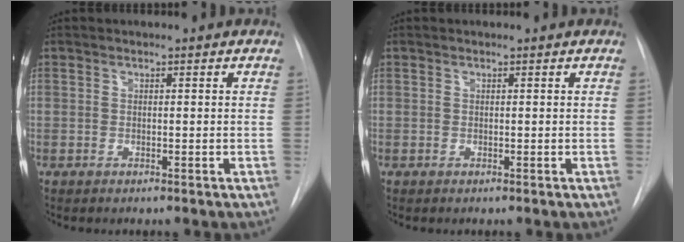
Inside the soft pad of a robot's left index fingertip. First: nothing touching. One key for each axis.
{"total": 0.0}